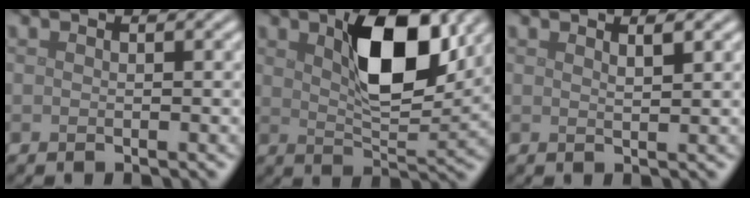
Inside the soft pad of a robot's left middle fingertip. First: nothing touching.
{"total": 8.0, "force": [3.0, 3.3, 6.6], "torque": [-0.107, 0.002, 0.051]}
{"total": 1.2, "force": [0.8, 0.3, 0.8], "torque": [-0.008, 0.002, 0.011]}